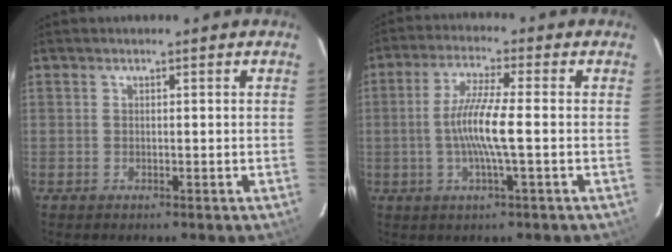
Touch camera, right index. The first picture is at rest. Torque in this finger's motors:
{"motor_torque": [1.20, -0.32, 0.75, 0.21]}